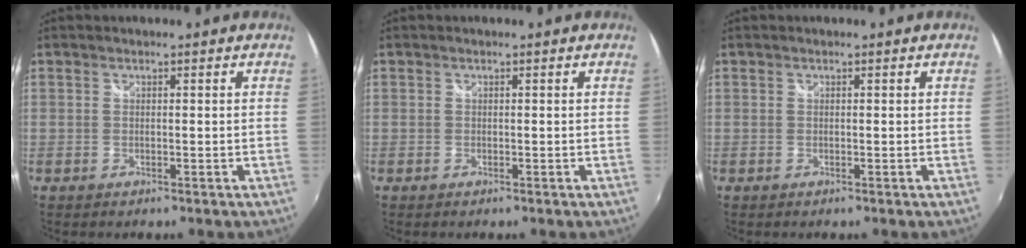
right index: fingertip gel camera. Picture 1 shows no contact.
{"total": 0.0}
{"total": 0.0}